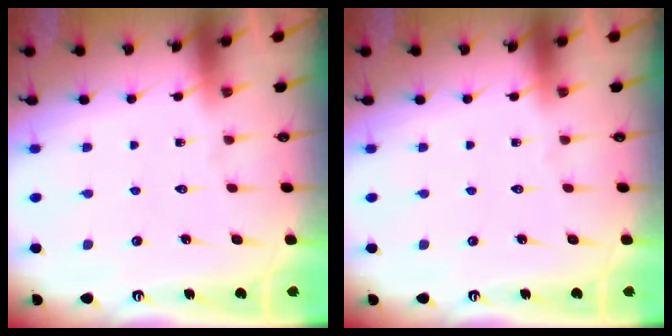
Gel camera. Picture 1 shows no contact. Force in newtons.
{"total": 0.0}